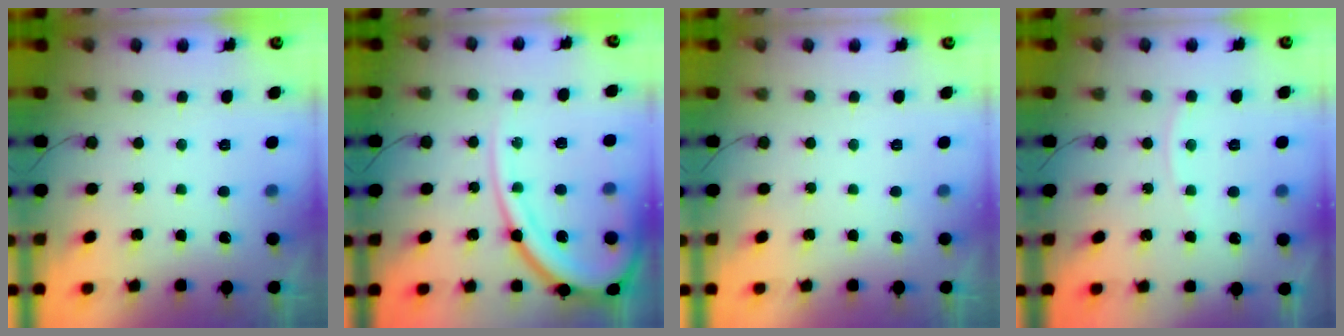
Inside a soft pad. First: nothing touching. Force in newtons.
{"total": 16.9, "press": 16.8, "slide": 1.9}
{"total": 0.0}
{"total": 2.8, "press": 2.7, "slide": 0.4}